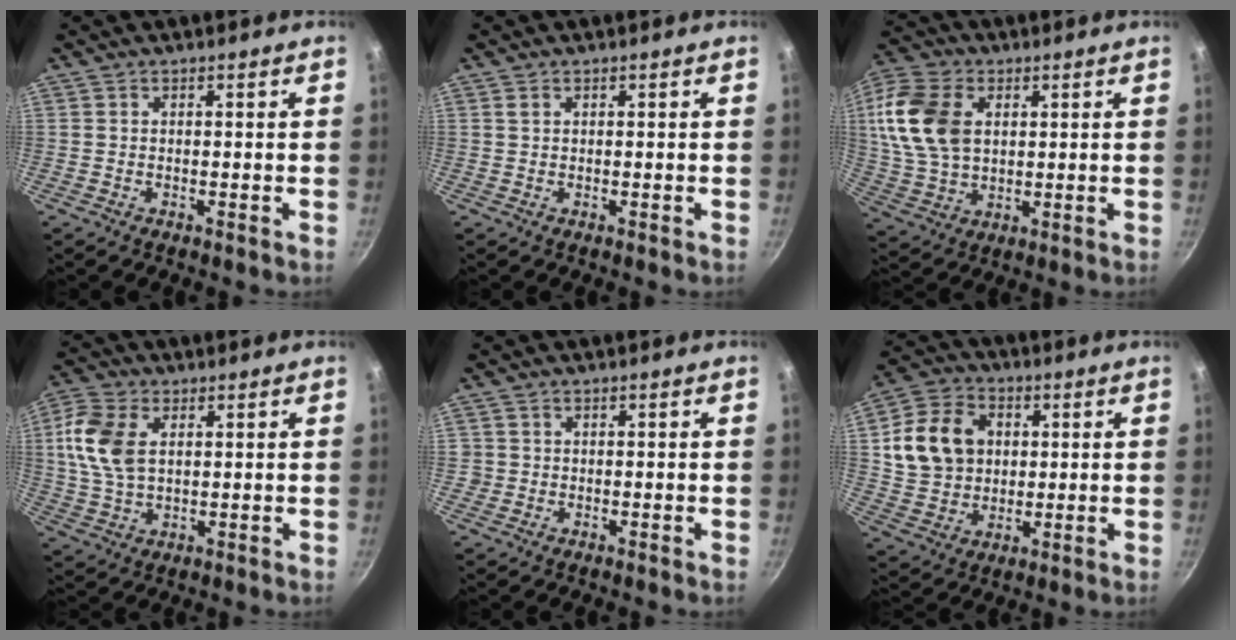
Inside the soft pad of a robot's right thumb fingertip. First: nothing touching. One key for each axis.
{"total": 0.5, "fx": 0.3, "fy": 0.3, "fz": 0.3, "tx": -0.006, "ty": -0.001, "tz": 0.007}
{"total": 16.2, "fx": 3.2, "fy": 11.1, "fz": 11.3, "tx": -0.213, "ty": 0.002, "tz": 0.062}
{"total": 11.0, "fx": 2.4, "fy": 7.0, "fz": 8.2, "tx": -0.161, "ty": 0.002, "tz": 0.041}
{"total": 1.5, "fx": -0.3, "fy": 1.4, "fz": 0.2, "tx": 0.003, "ty": 0.006, "tz": -0.003}
{"total": 14.4, "fx": 2.7, "fy": 11.6, "fz": 8.1, "tx": -0.129, "ty": 0.004, "tz": 0.049}